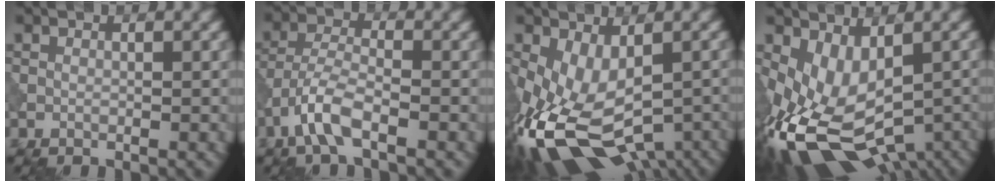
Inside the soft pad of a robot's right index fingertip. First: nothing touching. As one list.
[{"total": 4.3, "force": [-2.5, 1.3, 3.2], "torque": [-0.069, 0.006, -0.058]}, {"total": 11.6, "force": [-4.8, 6.4, 8.4], "torque": [-0.184, -0.041, -0.055]}, {"total": 10.5, "force": [-3.4, 6.2, 7.8], "torque": [-0.149, -0.038, -0.033]}]